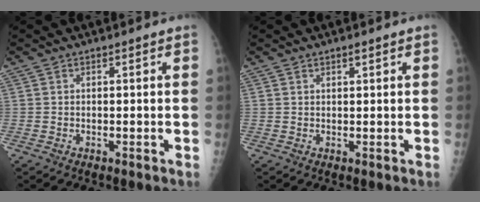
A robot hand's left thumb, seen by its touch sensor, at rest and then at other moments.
{"total": 1.0, "force": [0.7, 0.4, 0.6], "torque": [-0.004, -0.003, 0.011]}